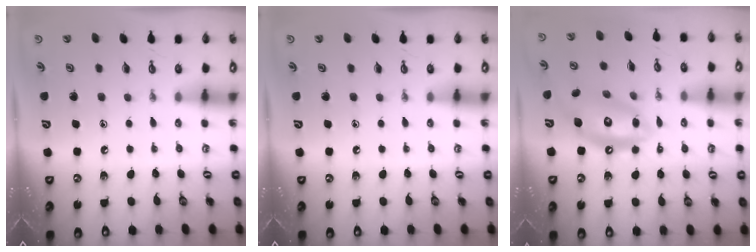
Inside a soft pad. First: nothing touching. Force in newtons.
{"total": 0.0}
{"total": 13.0, "press": 13.0, "slide": 1.2}